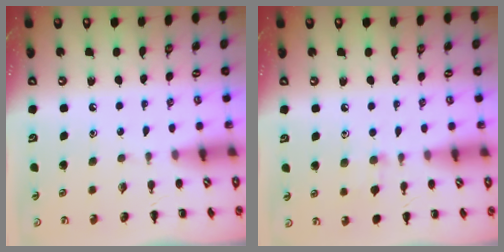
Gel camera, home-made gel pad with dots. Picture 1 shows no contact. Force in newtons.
{"total": 6.1, "press": 5.6, "slide": 2.2}